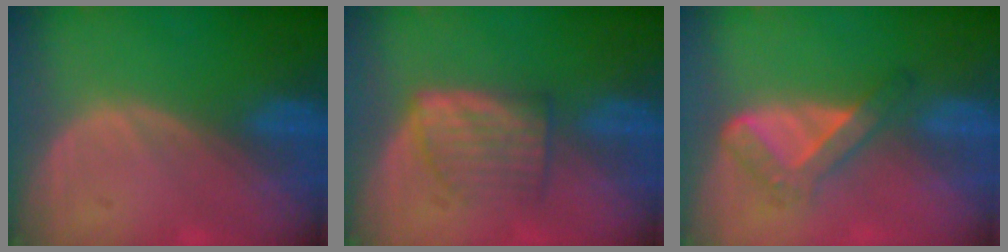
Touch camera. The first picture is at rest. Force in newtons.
{"total": 5.2, "press": 5.2, "slide": 0.3}
{"total": 5.4, "press": 4.7, "slide": 2.7}